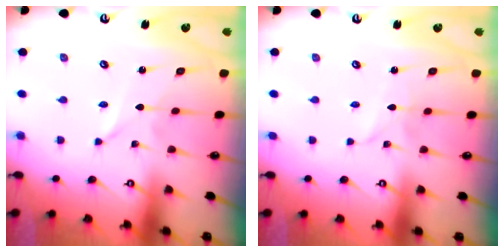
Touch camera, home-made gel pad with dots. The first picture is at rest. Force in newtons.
{"total": 2.3, "press": 2.3, "slide": 0.0}